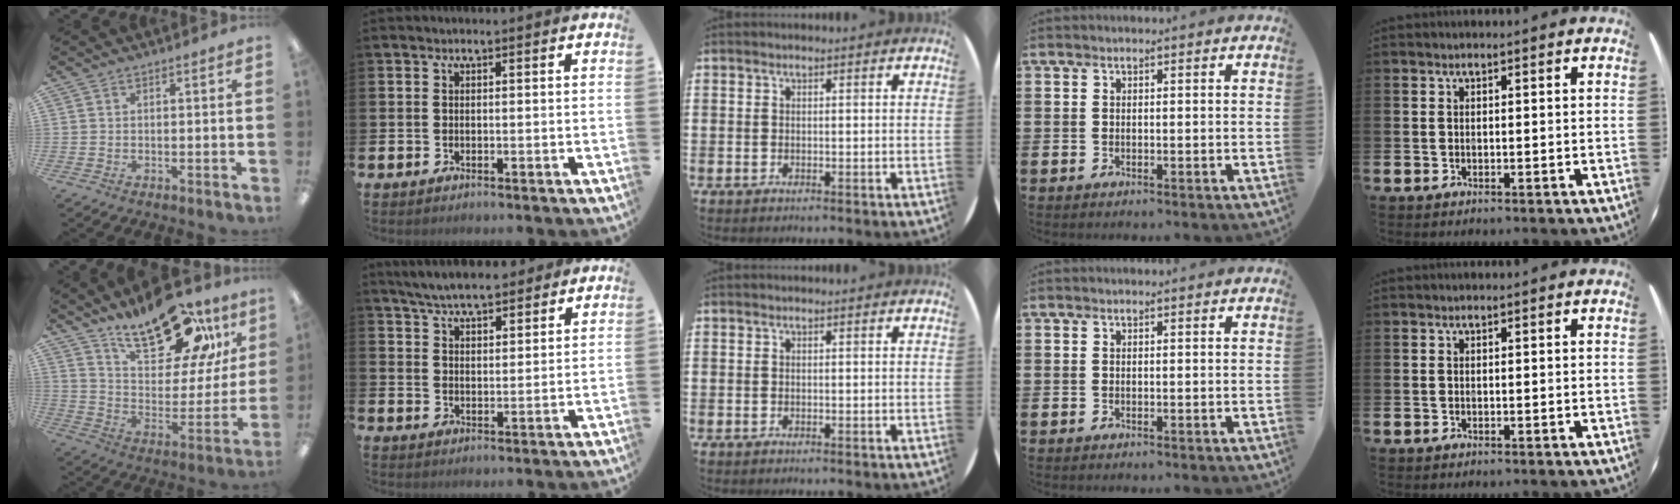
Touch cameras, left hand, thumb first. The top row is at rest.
{"thumb": {"total": 22.6, "force": [16.3, 9.9, 12.1], "torque": [-0.185, -0.095, 0.280]}, "index": {"total": 6.0, "force": [5.7, 1.1, 1.4], "torque": [-0.043, -0.020, 0.104]}}